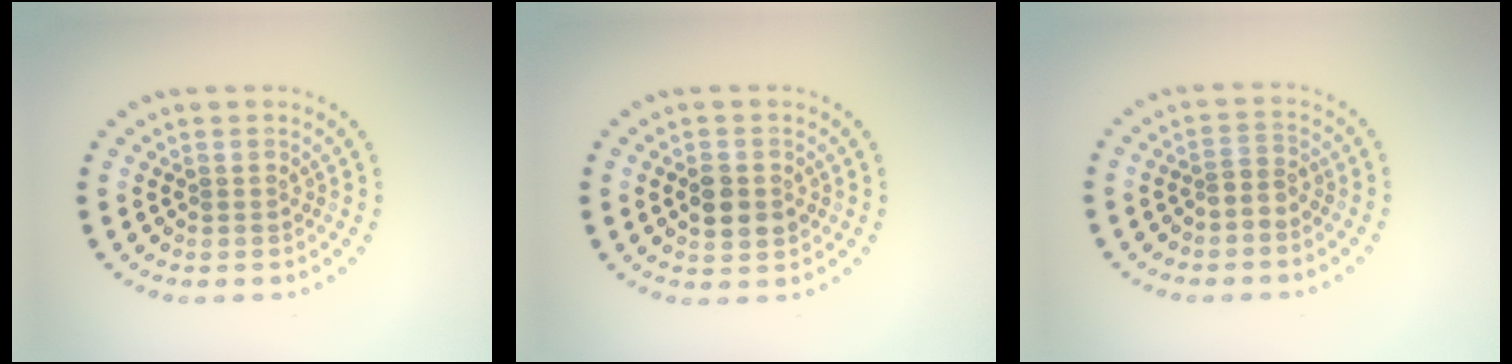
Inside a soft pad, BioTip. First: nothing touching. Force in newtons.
{"total": 2.5, "press": 2.5, "slide": 0.2}
{"total": 1.2, "press": 0.7, "slide": 1.0}